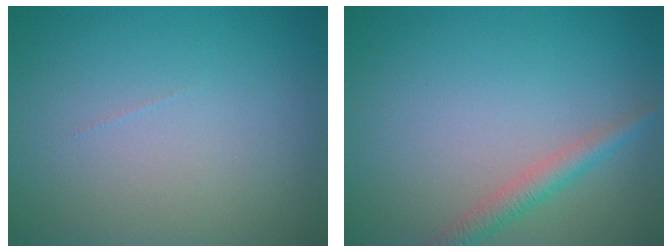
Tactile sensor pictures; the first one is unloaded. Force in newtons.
{"total": 2.1, "press": 2.1, "slide": 0.0}